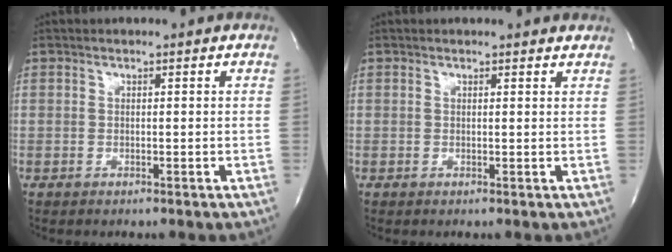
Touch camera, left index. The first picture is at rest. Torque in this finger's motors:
{"motor_torque": [0.14, -0.06, -0.06, -0.01]}